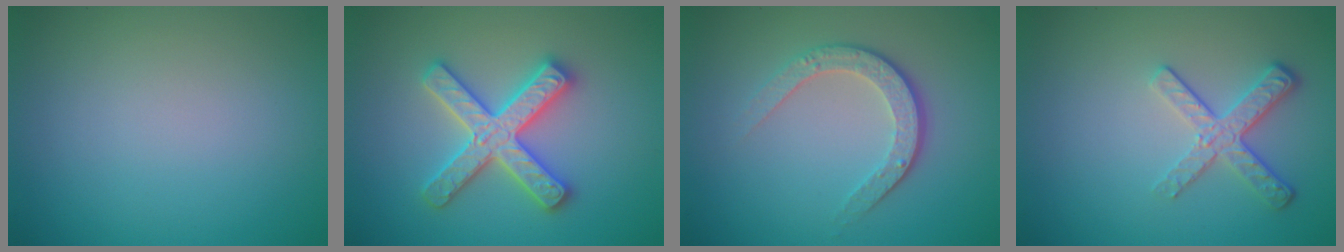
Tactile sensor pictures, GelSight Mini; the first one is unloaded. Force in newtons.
{"total": 4.7, "press": 4.6, "slide": 0.7}
{"total": 3.5, "press": 2.6, "slide": 2.3}
{"total": 3.0, "press": 2.3, "slide": 1.9}